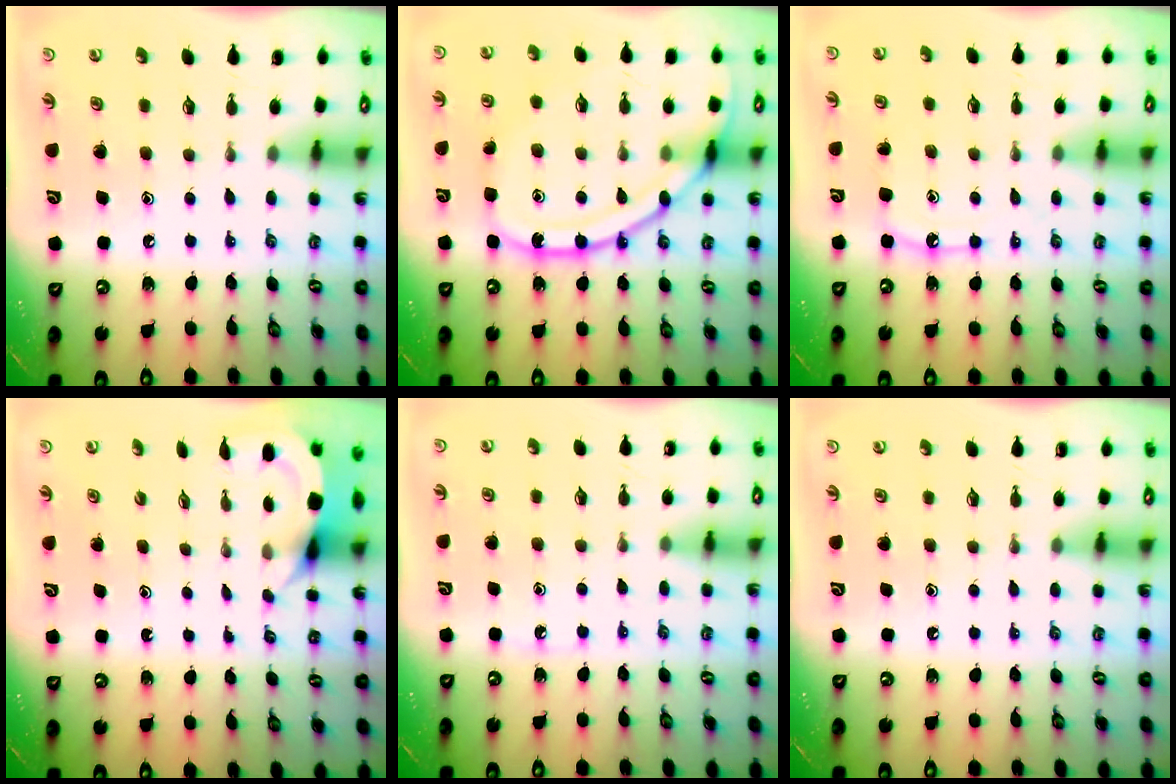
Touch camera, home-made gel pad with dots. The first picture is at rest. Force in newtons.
{"total": 15.6, "press": 15.6, "slide": 0.8}
{"total": 7.6, "press": 7.6, "slide": 0.6}
{"total": 4.5, "press": 4.5, "slide": 0.2}
{"total": 4.2, "press": 4.1, "slide": 0.6}
{"total": 0.0}